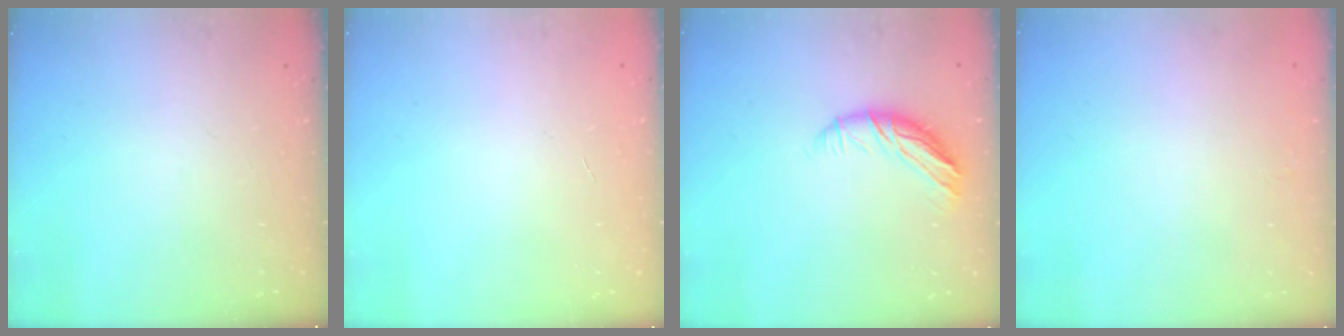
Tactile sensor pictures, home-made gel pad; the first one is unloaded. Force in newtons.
{"total": 0.0}
{"total": 9.6, "press": 9.5, "slide": 1.1}
{"total": 0.0}